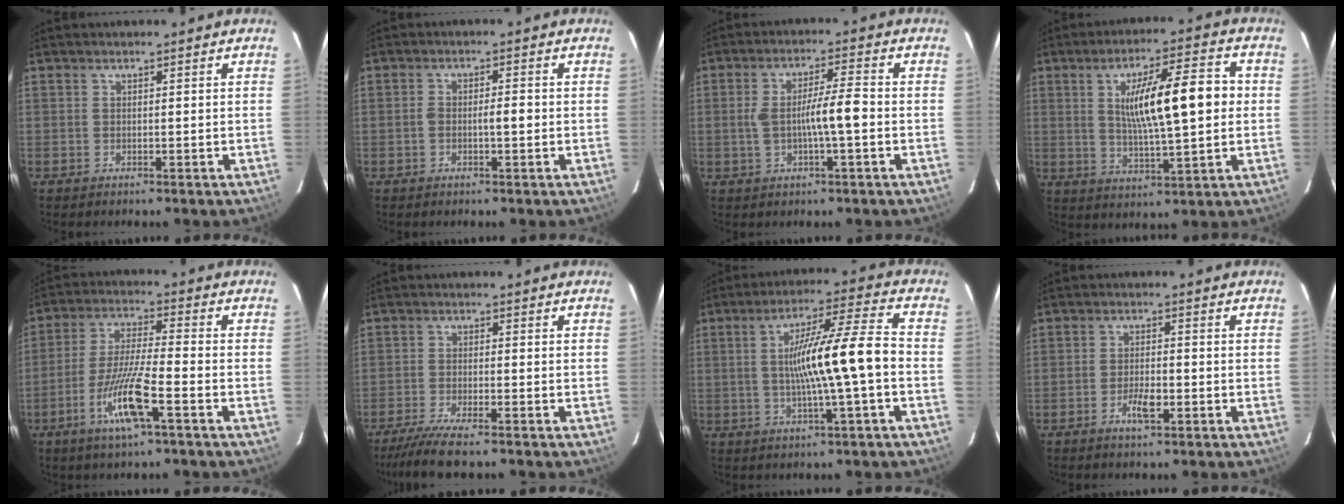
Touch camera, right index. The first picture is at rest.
{"total": 2.7, "force": [-0.6, 0.7, 2.6], "torque": [-0.048, 0.008, -0.009]}
{"total": 6.8, "force": [-0.9, 0.6, 6.7], "torque": [-0.125, 0.010, -0.014]}
{"total": 13.5, "force": [1.7, 2.1, 13.2], "torque": [-0.217, 0.015, 0.031]}
{"total": 10.5, "force": [-4.8, 0.4, 9.4], "torque": [-0.186, -0.012, -0.092]}
{"total": 7.4, "force": [-5.9, 0.2, 4.4], "torque": [-0.072, -0.019, -0.099]}
{"total": 12.4, "force": [-1.2, -0.3, 12.3], "torque": [-0.210, 0.013, -0.022]}
{"total": 3.5, "force": [-1.6, 0.8, 3.0], "torque": [-0.057, 0.001, -0.028]}